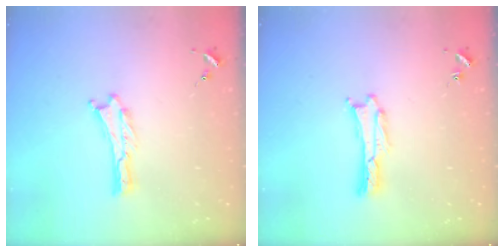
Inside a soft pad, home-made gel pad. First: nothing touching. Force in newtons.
{"total": 0.7, "press": 0.7, "slide": 0.1}